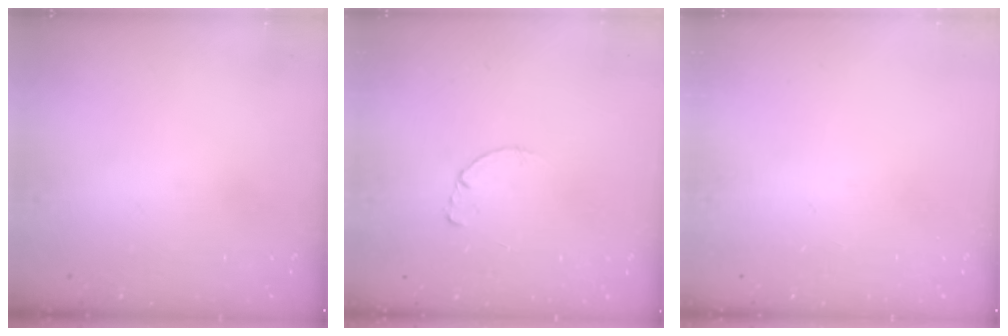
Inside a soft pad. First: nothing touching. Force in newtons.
{"total": 0.7, "press": 0.6, "slide": 0.1}
{"total": 0.0}